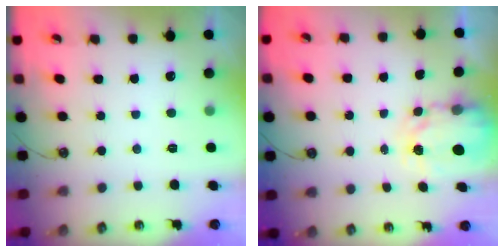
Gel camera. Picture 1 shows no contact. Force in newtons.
{"total": 4.0, "press": 4.0, "slide": 0.1}